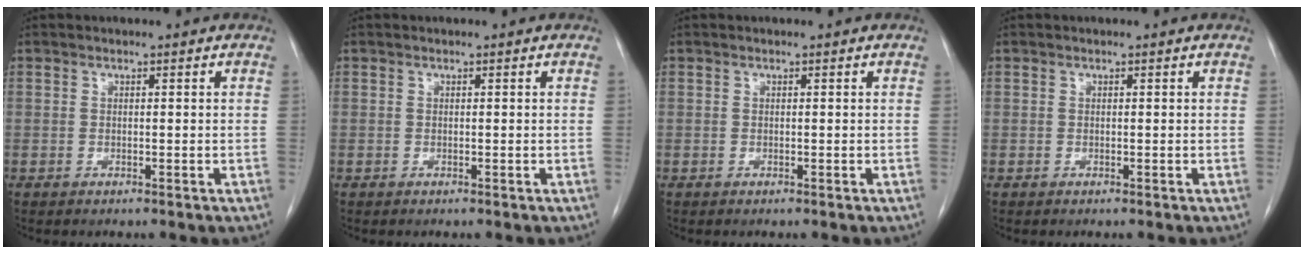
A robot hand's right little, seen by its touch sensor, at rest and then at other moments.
{"total": 0.0}
{"total": 0.0}
{"total": 0.0}